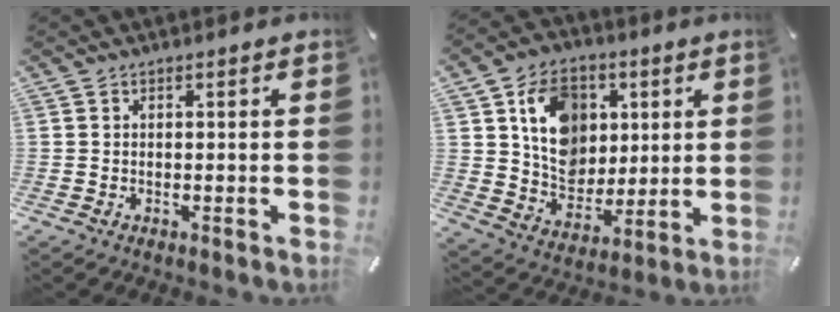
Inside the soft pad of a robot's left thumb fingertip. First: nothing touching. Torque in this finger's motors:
{"motor_torque": [0.93, 1.18, 1.29, -1.44, 0.54]}